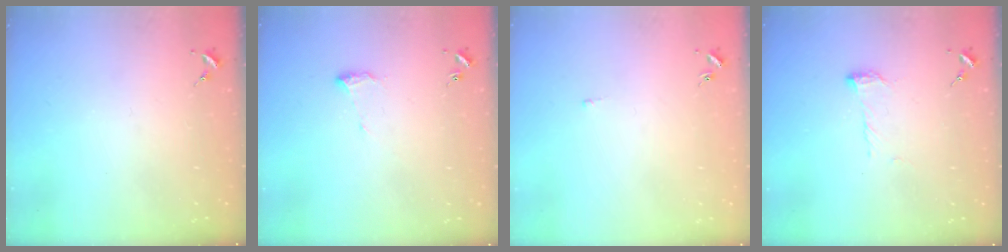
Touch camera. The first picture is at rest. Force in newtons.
{"total": 7.0, "press": 7.0, "slide": 0.8}
{"total": 2.0, "press": 1.9, "slide": 0.4}
{"total": 7.6, "press": 7.5, "slide": 0.8}